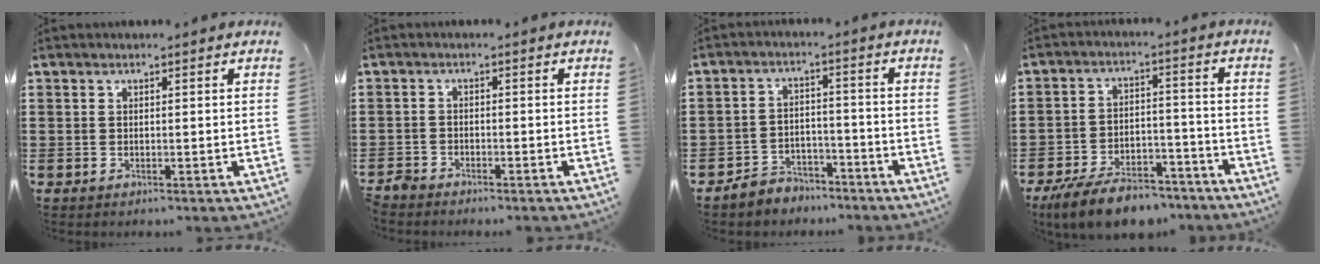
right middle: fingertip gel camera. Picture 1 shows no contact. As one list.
[{"total": 2.1, "force": [-2.1, 0.2, 0.0], "torque": [-0.019, -0.003, -0.050]}, {"total": 4.3, "force": [-4.1, 1.2, -0.2], "torque": [-0.005, 0.006, -0.086]}, {"total": 9.1, "force": [-7.9, 2.5, 3.6], "torque": [-0.062, 0.023, -0.148]}]